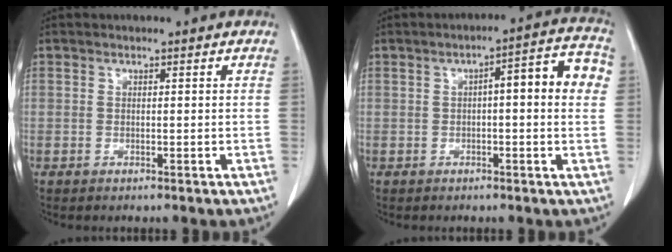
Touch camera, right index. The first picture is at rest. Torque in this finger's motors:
{"motor_torque": [0.34, 0.26, 0.18, 0.05]}